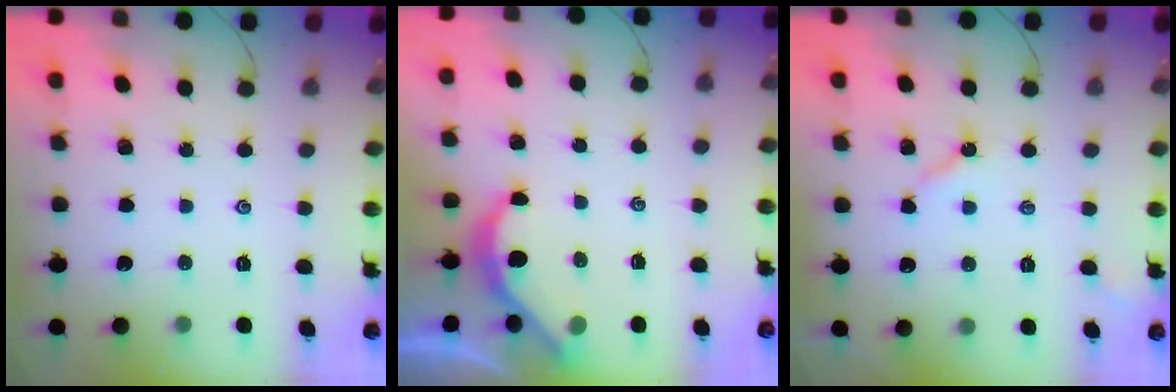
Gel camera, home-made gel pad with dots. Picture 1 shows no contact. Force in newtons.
{"total": 4.1, "press": 4.1, "slide": 0.4}
{"total": 3.8, "press": 3.7, "slide": 0.9}